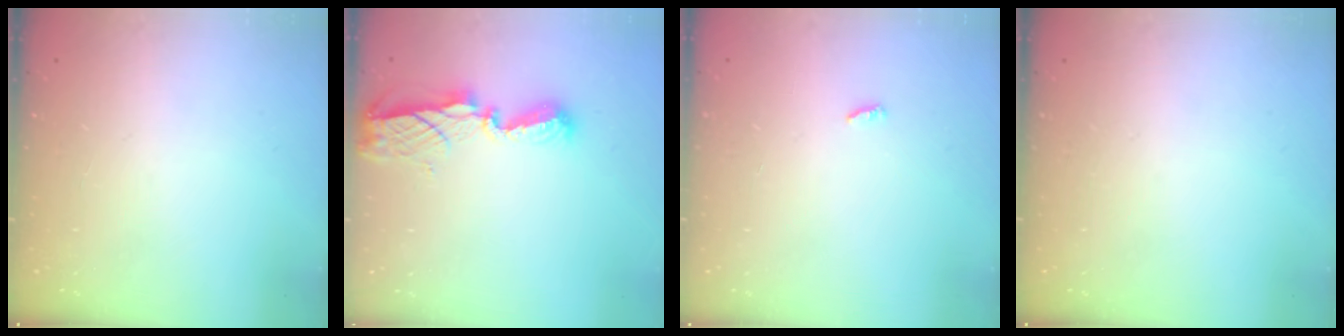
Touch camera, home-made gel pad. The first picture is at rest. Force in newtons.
{"total": 8.5, "press": 8.5, "slide": 0.3}
{"total": 2.3, "press": 2.3, "slide": 0.2}
{"total": 0.0}